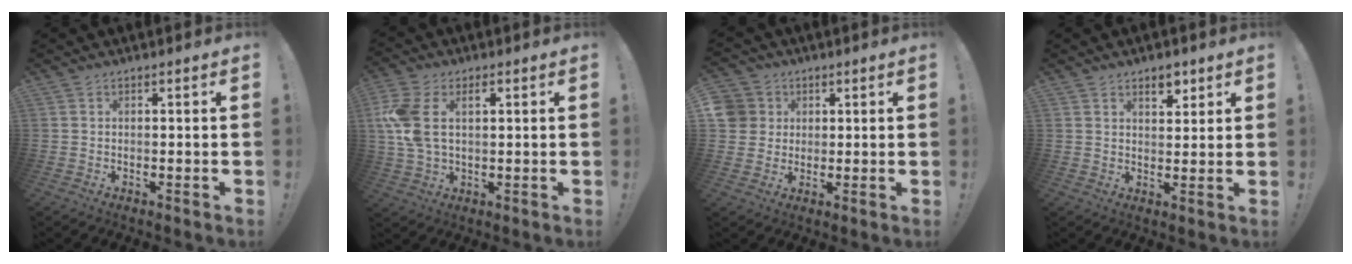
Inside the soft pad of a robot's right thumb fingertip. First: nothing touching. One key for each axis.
{"total": 10.3, "fx": 2.7, "fy": 6.5, "fz": 7.5, "tx": -0.162, "ty": -0.003, "tz": 0.047}
{"total": 7.4, "fx": 1.5, "fy": 7.0, "fz": 1.8, "tx": -0.035, "ty": -0.006, "tz": 0.029}
{"total": 5.1, "fx": 3.2, "fy": 2.9, "fz": 2.7, "tx": -0.018, "ty": -0.016, "tz": 0.052}